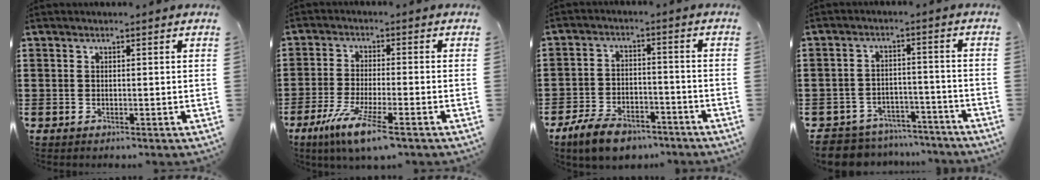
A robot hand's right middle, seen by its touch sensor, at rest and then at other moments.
{"total": 7.1, "force": [-4.6, 0.6, 5.4], "torque": [-0.112, -0.016, -0.083]}
{"total": 6.7, "force": [-5.7, 2.3, 2.8], "torque": [-0.061, 0.009, -0.108]}
{"total": 6.1, "force": [-6.0, 1.1, 0.1], "torque": [-0.014, 0.012, -0.122]}